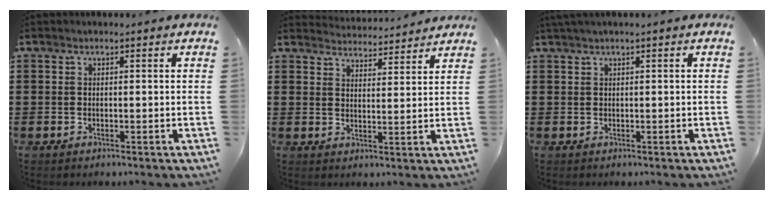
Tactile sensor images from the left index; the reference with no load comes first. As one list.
[{"total": 3.9, "force": [3.9, -0.1, 0.0], "torque": [-0.013, -0.020, 0.069]}, {"total": 0.8, "force": [0.3, -0.1, 0.8], "torque": [-0.012, -0.004, 0.007]}]